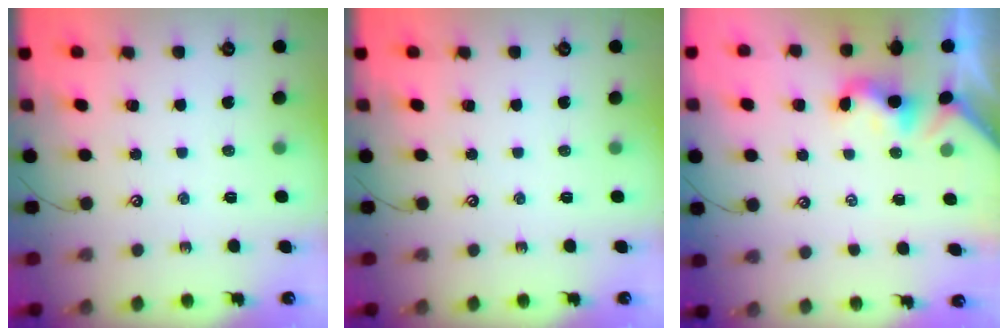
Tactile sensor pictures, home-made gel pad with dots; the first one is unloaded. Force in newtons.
{"total": 0.0}
{"total": 2.0, "press": 2.0, "slide": 0.5}